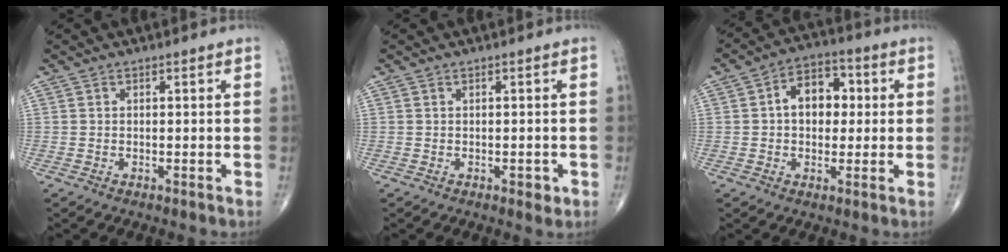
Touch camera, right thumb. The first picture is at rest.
{"total": 1.7, "force": [-0.5, 0.9, 1.3], "torque": [-0.013, -0.001, -0.005]}
{"total": 9.3, "force": [1.1, 6.5, 6.5], "torque": [-0.071, 0.022, 0.011]}